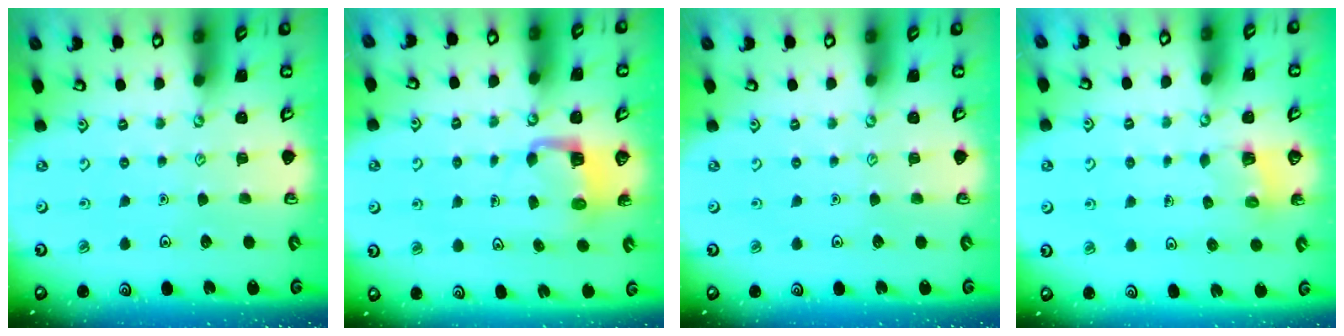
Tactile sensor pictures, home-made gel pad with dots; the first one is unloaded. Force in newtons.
{"total": 4.1, "press": 4.1, "slide": 0.1}
{"total": 0.0}
{"total": 2.6, "press": 2.6, "slide": 0.3}